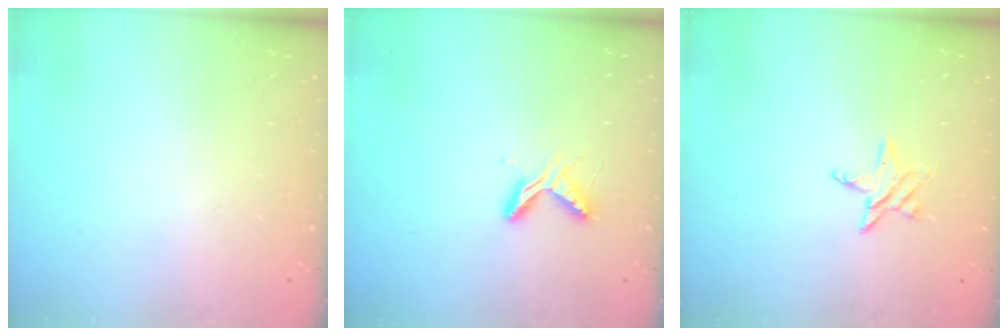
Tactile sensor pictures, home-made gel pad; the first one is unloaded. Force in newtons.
{"total": 5.4, "press": 5.4, "slide": 0.5}
{"total": 6.2, "press": 6.2, "slide": 0.4}